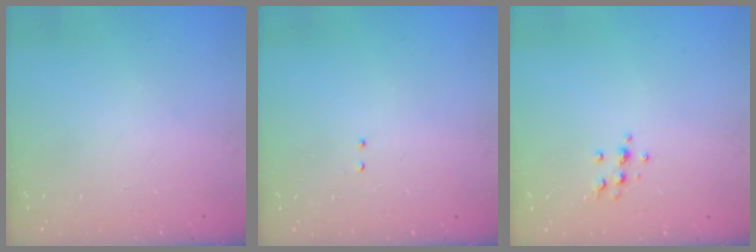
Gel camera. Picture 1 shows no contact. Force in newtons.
{"total": 2.1, "press": 2.0, "slide": 0.6}
{"total": 6.2, "press": 6.2, "slide": 0.9}